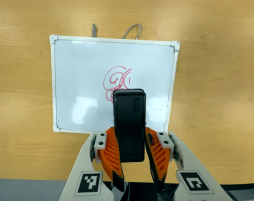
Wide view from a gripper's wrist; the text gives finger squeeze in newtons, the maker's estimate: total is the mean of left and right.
{"total": 9.6, "left": 7.8, "right": 11.5}